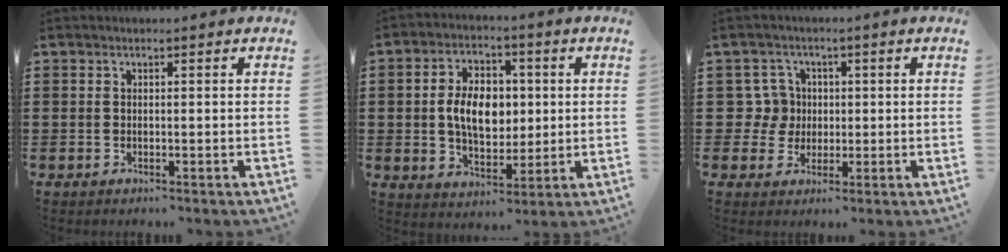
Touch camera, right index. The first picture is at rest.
{"total": 8.4, "force": [0.6, 5.4, 6.4], "torque": [-0.122, 0.010, 0.006]}
{"total": 5.6, "force": [0.4, 5.3, 1.6], "torque": [-0.053, 0.016, 0.010]}